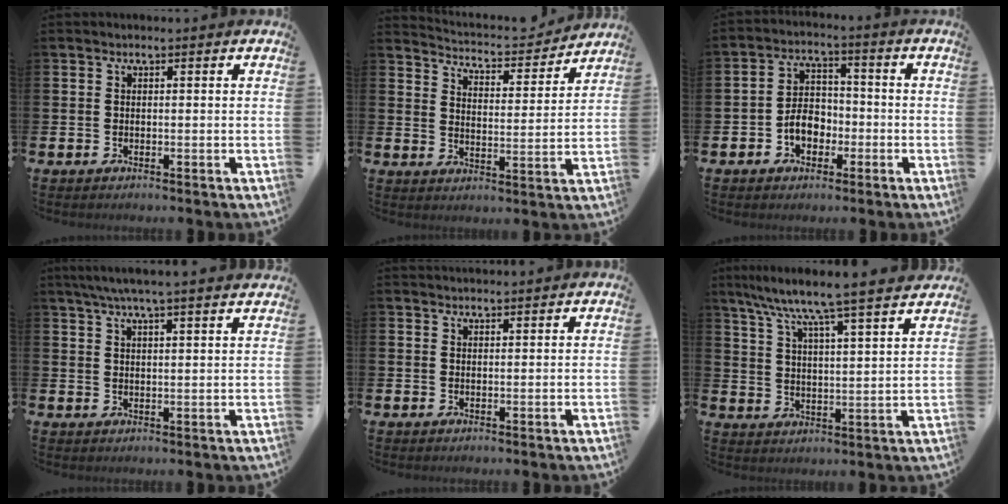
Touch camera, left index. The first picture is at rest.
{"total": 4.5, "force": [4.4, 0.8, 0.3], "torque": [-0.024, -0.038, 0.070]}
{"total": 5.0, "force": [-1.9, 3.6, 2.9], "torque": [-0.042, 0.008, -0.041]}
{"total": 5.1, "force": [4.6, -0.5, 2.0], "torque": [-0.052, -0.010, 0.084]}
{"total": 1.5, "force": [1.5, 0.1, 0.0], "torque": [0.012, -0.009, 0.024]}
{"total": 8.0, "force": [7.5, -0.4, 2.8], "torque": [-0.075, -0.061, 0.126]}